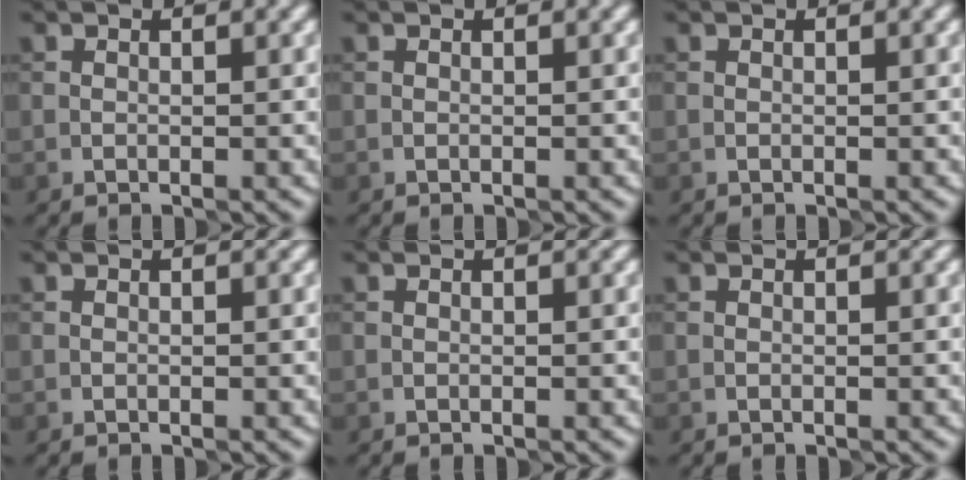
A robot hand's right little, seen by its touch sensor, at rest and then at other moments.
{"total": 0.0}
{"total": 0.0}
{"total": 0.0}
{"total": 0.0}
{"total": 0.0}